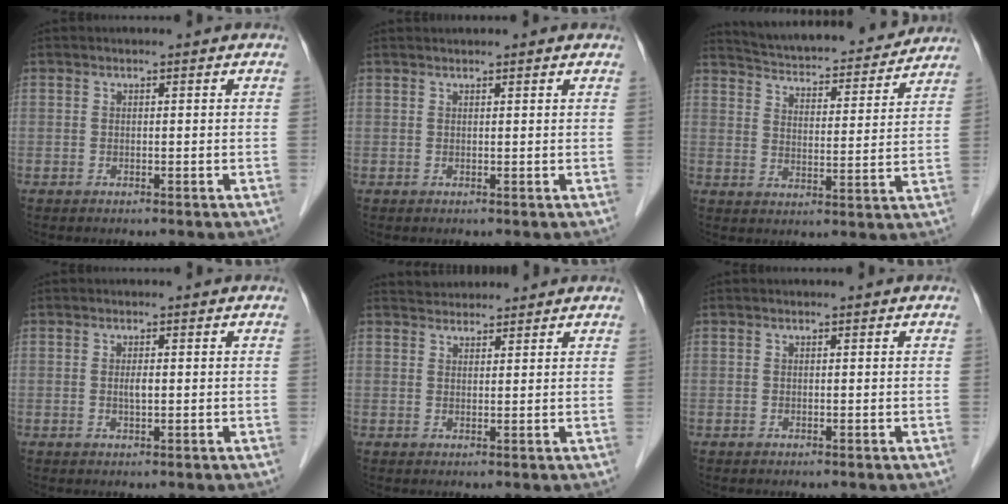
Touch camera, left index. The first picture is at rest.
{"total": 2.0, "force": [1.8, 0.2, 0.7], "torque": [-0.009, 0.022, 0.024]}
{"total": 19.8, "force": [18.5, 3.7, 6.0], "torque": [-0.092, -0.001, 0.251]}
{"total": 1.1, "force": [0.0, 0.2, 1.1], "torque": [-0.020, -0.003, -0.001]}
{"total": 3.8, "force": [3.6, 1.1, 0.2], "torque": [-0.005, 0.028, 0.056]}
{"total": 0.0}